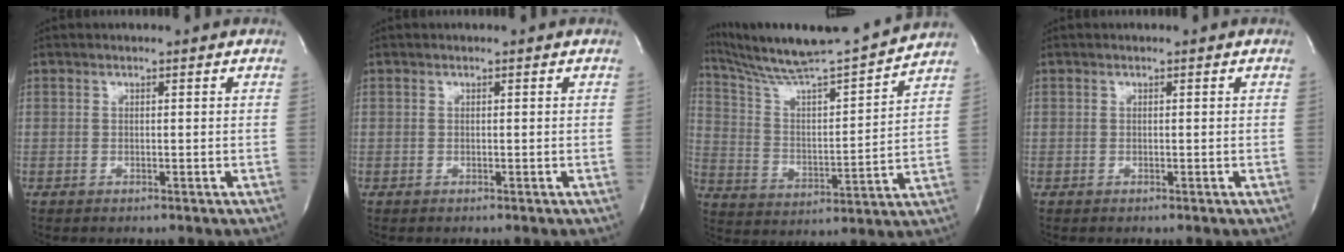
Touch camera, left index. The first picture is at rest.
{"total": 0.0}
{"total": 16.3, "force": [15.3, -0.9, 5.5], "torque": [-0.109, -0.025, 0.254]}
{"total": 0.0}